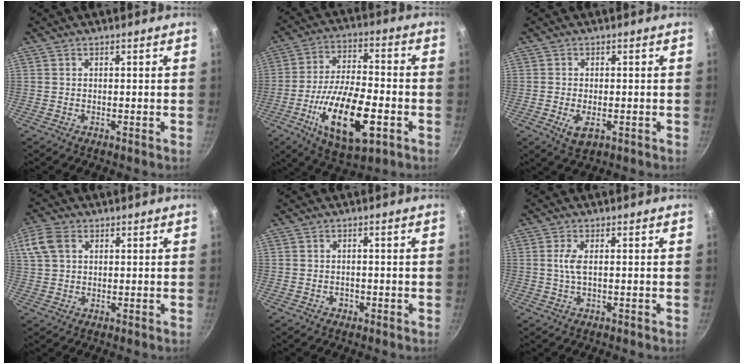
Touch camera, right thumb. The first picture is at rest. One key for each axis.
{"total": 18.9, "fx": -6.4, "fy": 7.9, "fz": 15.9, "tx": -0.273, "ty": 0.020, "tz": -0.107}
{"total": 4.1, "fx": -1.3, "fy": 2.3, "fz": 3.2, "tx": -0.054, "ty": -0.004, "tz": -0.019}
{"total": 6.5, "fx": 2.4, "fy": 4.5, "fz": 4.0, "tx": -0.081, "ty": 0.007, "tz": 0.040}
{"total": 1.2, "fx": -0.7, "fy": 1.0, "fz": 0.2, "tx": 0.004, "ty": 0.006, "tz": -0.005}
{"total": 2.8, "fx": 0.2, "fy": 0.8, "fz": 2.7, "tx": -0.066, "ty": 0.002, "tz": 0.004}